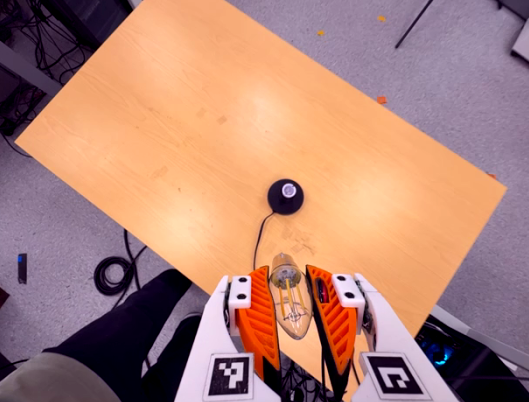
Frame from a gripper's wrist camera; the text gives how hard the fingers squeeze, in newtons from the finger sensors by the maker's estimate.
{"total": 19.2, "left": 21.3, "right": 17.1}